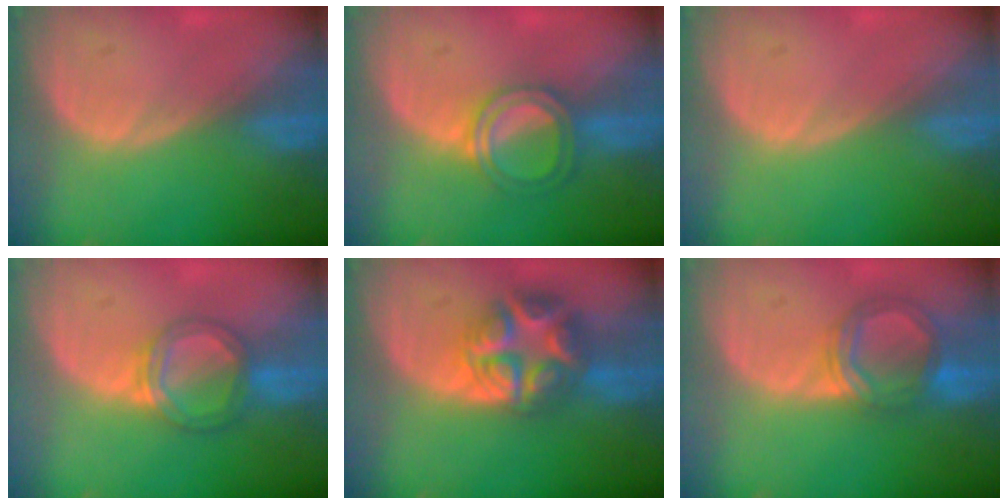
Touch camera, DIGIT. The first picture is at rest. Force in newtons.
{"total": 4.8, "press": 4.8, "slide": 0.6}
{"total": 0.0}
{"total": 5.4, "press": 5.1, "slide": 1.9}
{"total": 8.3, "press": 8.3, "slide": 0.4}
{"total": 5.6, "press": 5.6, "slide": 0.3}